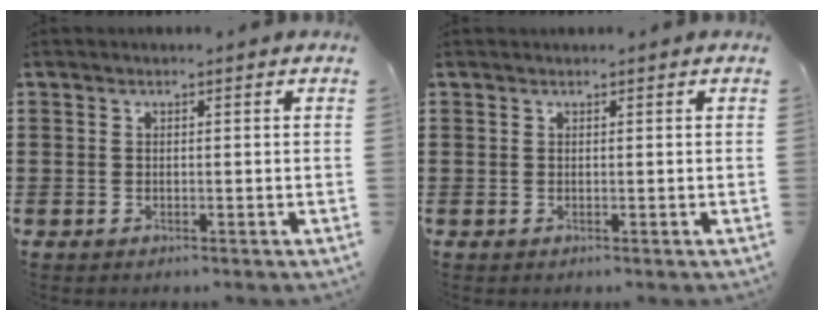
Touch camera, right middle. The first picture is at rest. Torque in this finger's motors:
{"motor_torque": [-0.36, -0.52, 0.02, 0.01]}